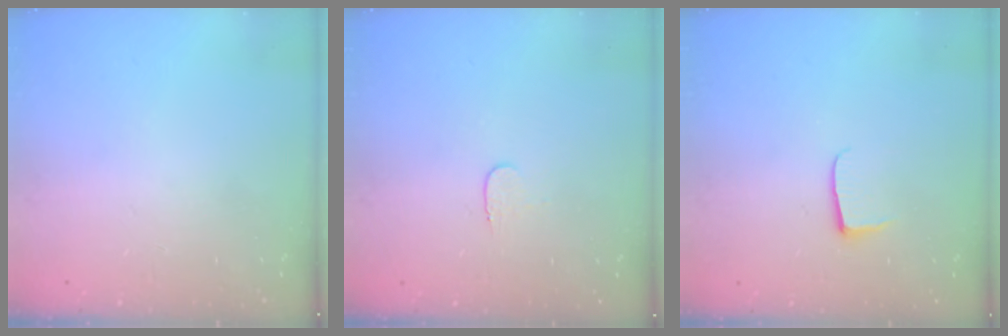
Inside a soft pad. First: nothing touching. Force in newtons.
{"total": 3.8, "press": 3.7, "slide": 0.4}
{"total": 5.4, "press": 5.3, "slide": 0.5}